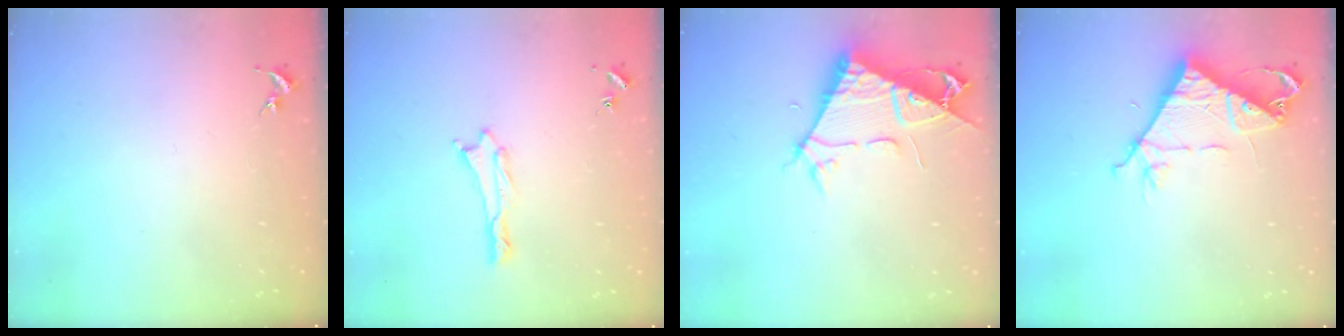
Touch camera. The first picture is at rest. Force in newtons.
{"total": 0.6, "press": 0.6, "slide": 0.1}
{"total": 7.1, "press": 7.0, "slide": 0.9}
{"total": 9.1, "press": 9.0, "slide": 0.8}